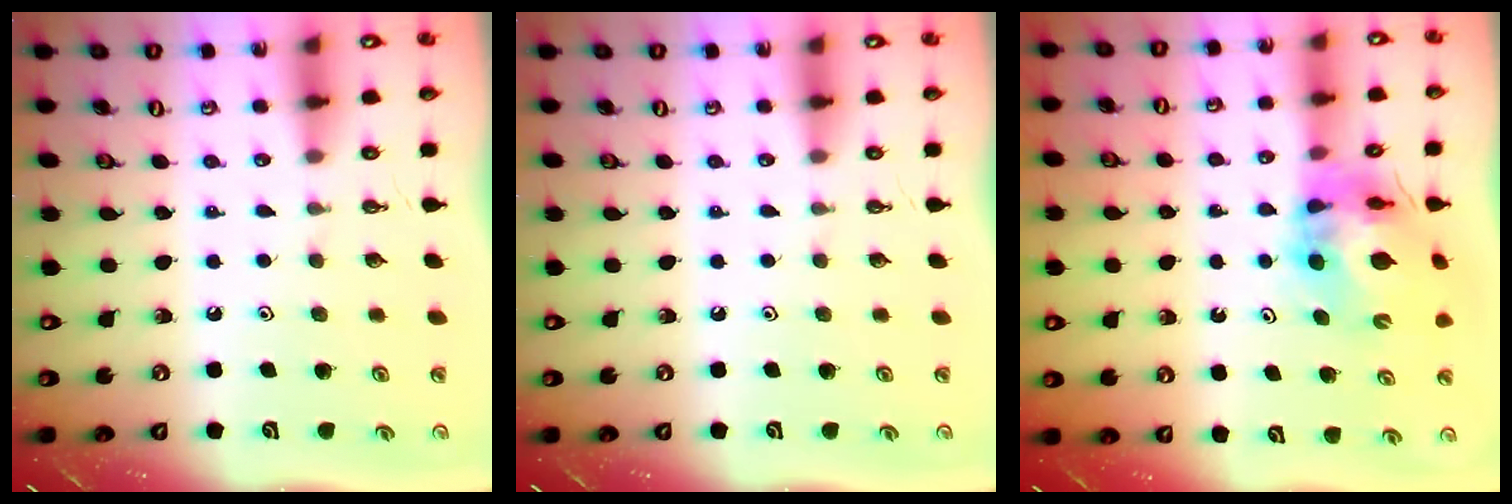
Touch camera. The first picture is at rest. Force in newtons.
{"total": 0.0}
{"total": 13.3, "press": 13.2, "slide": 1.4}